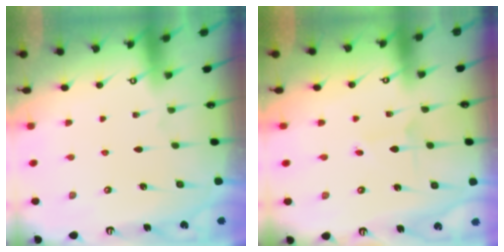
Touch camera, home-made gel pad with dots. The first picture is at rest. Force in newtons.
{"total": 1.2, "press": 1.2, "slide": 0.1}